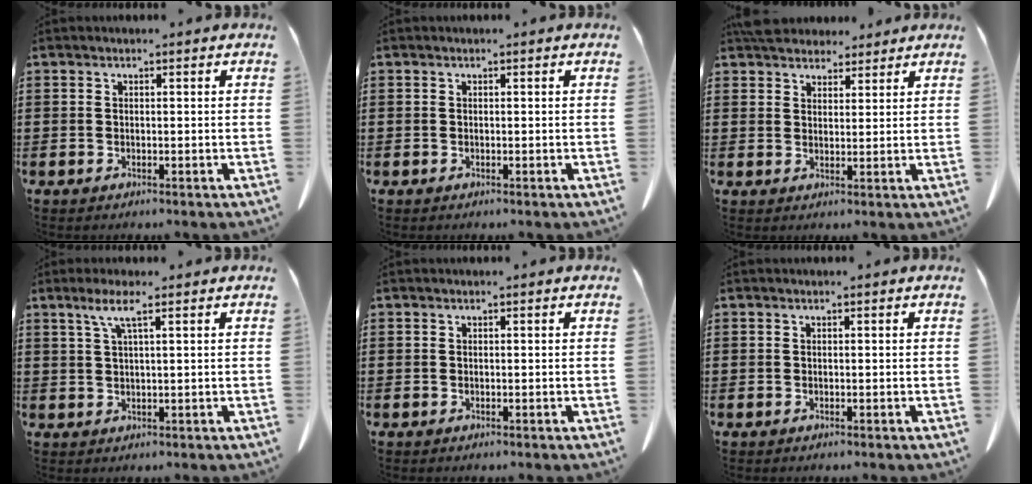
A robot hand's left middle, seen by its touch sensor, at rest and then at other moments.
{"total": 0.0}
{"total": 4.4, "force": [4.0, 1.6, 0.6], "torque": [-0.017, -0.004, 0.078]}
{"total": 3.6, "force": [2.0, 0.2, 3.0], "torque": [-0.064, 0.002, 0.034]}
{"total": 0.0}
{"total": 0.0}